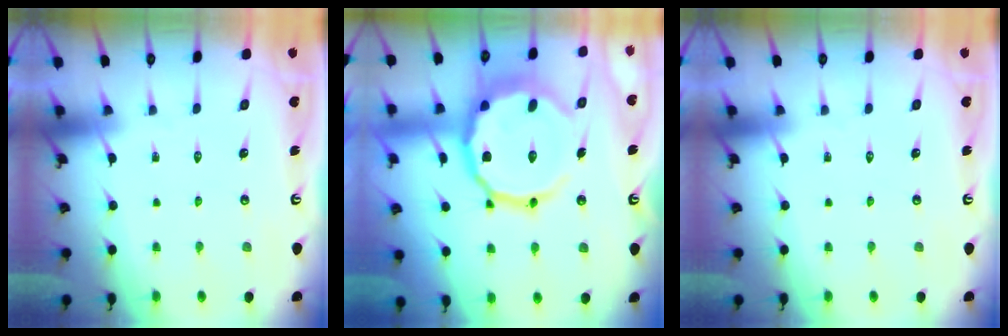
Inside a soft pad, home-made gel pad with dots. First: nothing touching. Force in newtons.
{"total": 18.3, "press": 18.2, "slide": 2.2}
{"total": 0.0}